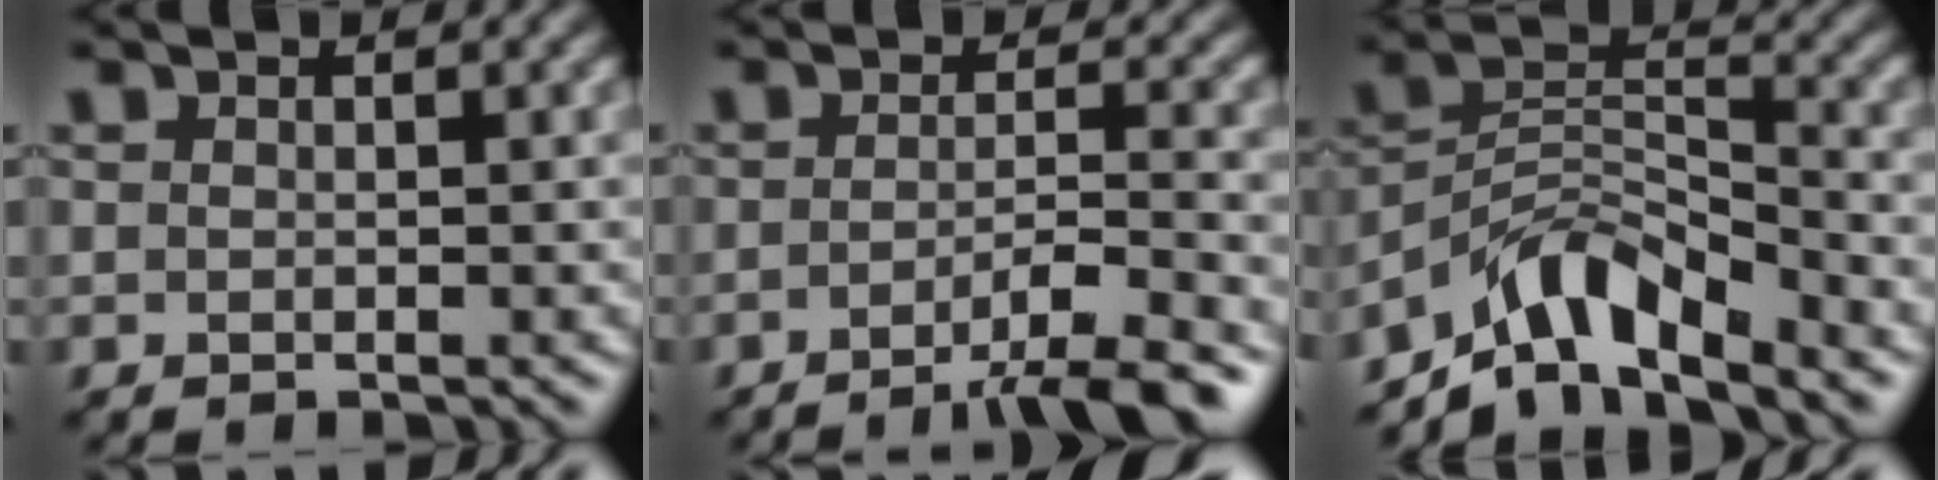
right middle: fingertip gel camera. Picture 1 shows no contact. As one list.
[{"total": 5.6, "force": [-3.7, 0.9, 4.2], "torque": [-0.049, 0.008, -0.054]}, {"total": 6.9, "force": [-5.7, 2.2, 3.1], "torque": [-0.044, 0.007, -0.110]}]